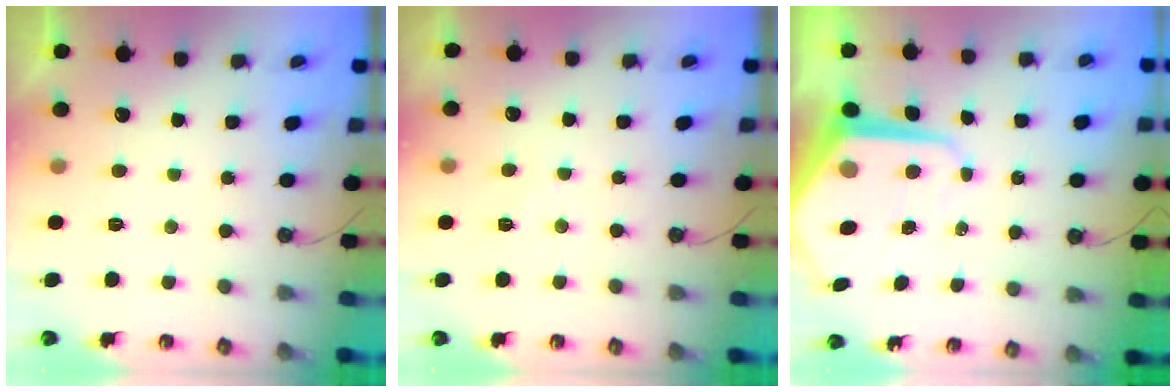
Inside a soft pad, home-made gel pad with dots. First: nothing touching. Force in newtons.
{"total": 5.9, "press": 5.9, "slide": 0.6}
{"total": 10.6, "press": 10.6, "slide": 0.9}